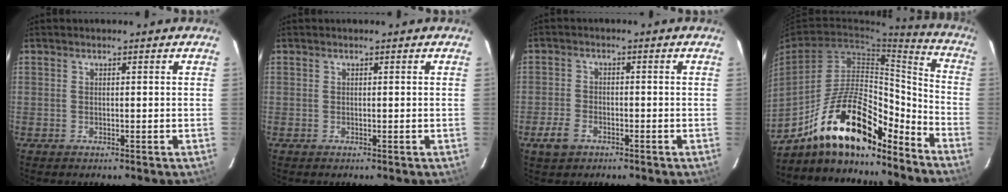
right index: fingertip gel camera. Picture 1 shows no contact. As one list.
[{"total": 0.0}, {"total": 4.8, "force": [-2.8, 2.9, 2.5], "torque": [-0.067, -0.001, -0.052]}, {"total": 19.6, "force": [-14.1, 6.5, 11.9], "torque": [-0.214, 0.013, -0.238]}]